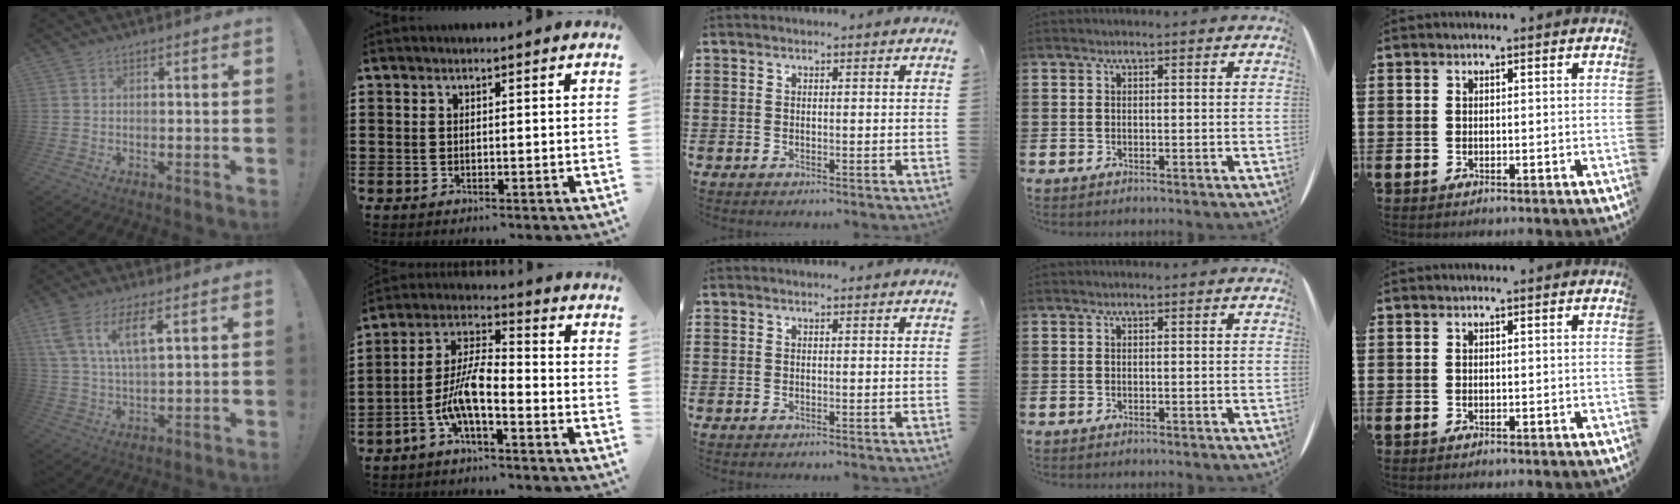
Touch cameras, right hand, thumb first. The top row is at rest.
{"thumb": {"total": 10.2, "force": [5.4, 3.7, 7.9], "torque": [-0.146, -0.010, 0.099]}, "index": {"total": 7.3, "force": [-3.6, 1.9, 6.1], "torque": [-0.146, -0.010, -0.076]}}